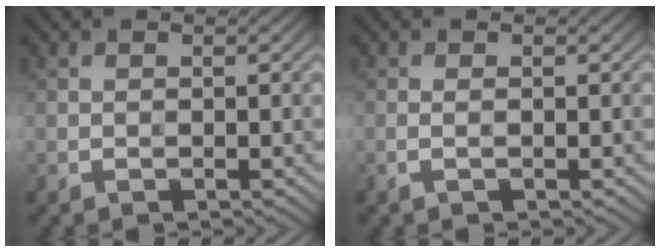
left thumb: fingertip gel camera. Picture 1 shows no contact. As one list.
[{"total": 0.8, "force": [0.4, -0.5, 0.4], "torque": [-0.013, 0.000, 0.006]}]